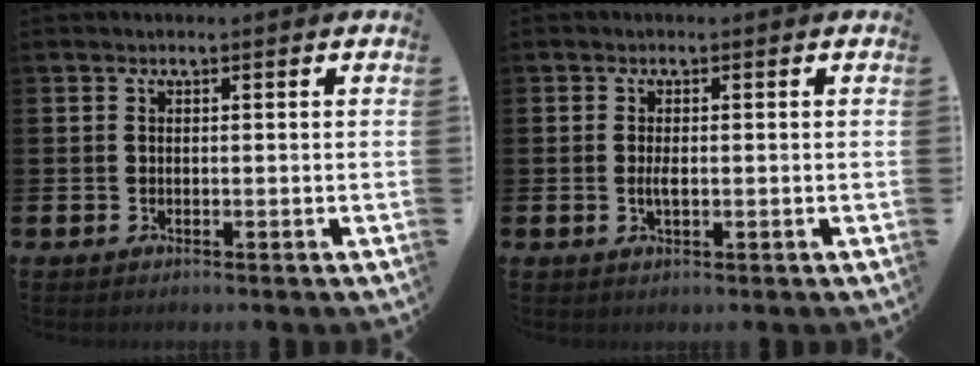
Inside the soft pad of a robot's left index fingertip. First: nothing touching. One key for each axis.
{"total": 1.7, "fx": -0.1, "fy": 0.6, "fz": 1.6, "tx": -0.026, "ty": 0.000, "tz": -0.004}